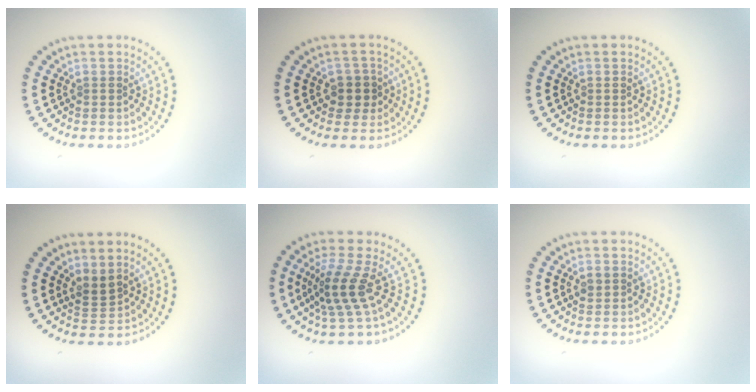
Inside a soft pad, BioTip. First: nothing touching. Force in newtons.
{"total": 2.1, "press": 1.9, "slide": 1.1}
{"total": 0.0}
{"total": 1.7, "press": 1.2, "slide": 1.2}
{"total": 3.6, "press": 2.7, "slide": 2.4}
{"total": 0.9, "press": 0.9, "slide": 0.1}